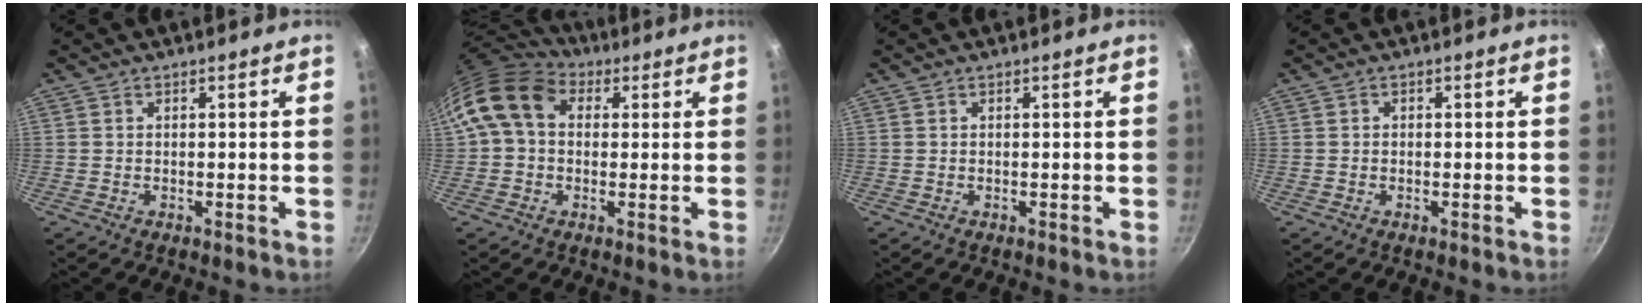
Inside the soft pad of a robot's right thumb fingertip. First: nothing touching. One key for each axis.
{"total": 13.0, "fx": 2.8, "fy": 9.7, "fz": 8.1, "tx": -0.136, "ty": 0.025, "tz": 0.032}
{"total": 0.0}
{"total": 0.5, "fx": -0.1, "fy": 0.5, "fz": 0.1, "tx": 0.000, "ty": 0.003, "tz": -0.002}